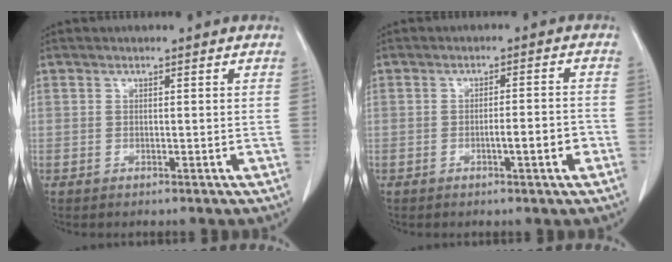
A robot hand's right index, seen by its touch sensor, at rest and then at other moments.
{"total": 4.6, "force": [-1.8, 0.3, 4.3], "torque": [-0.061, 0.004, -0.027]}